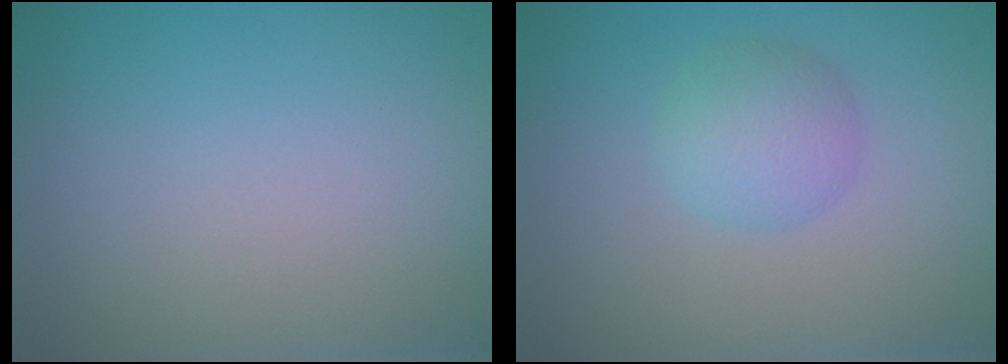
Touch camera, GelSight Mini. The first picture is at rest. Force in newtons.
{"total": 2.9, "press": 2.9, "slide": 0.0}